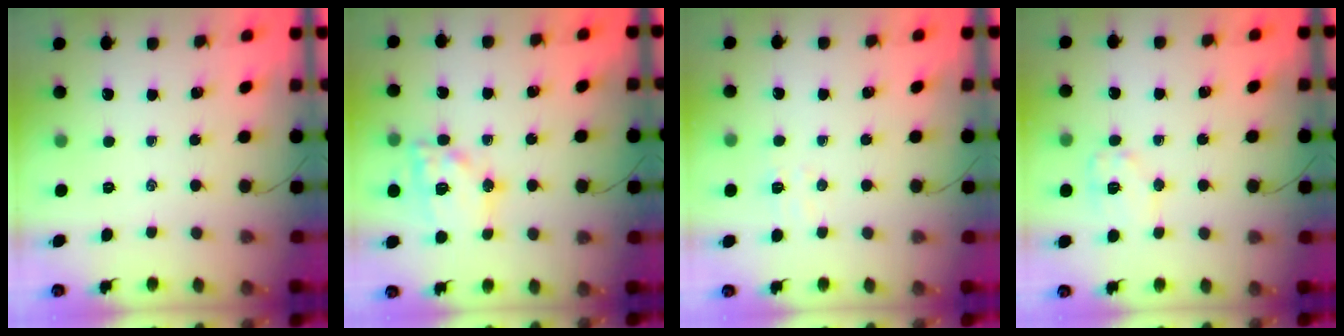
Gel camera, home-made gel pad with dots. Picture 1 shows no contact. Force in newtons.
{"total": 16.1, "press": 15.8, "slide": 2.9}
{"total": 4.0, "press": 3.9, "slide": 1.0}
{"total": 8.1, "press": 8.1, "slide": 0.6}